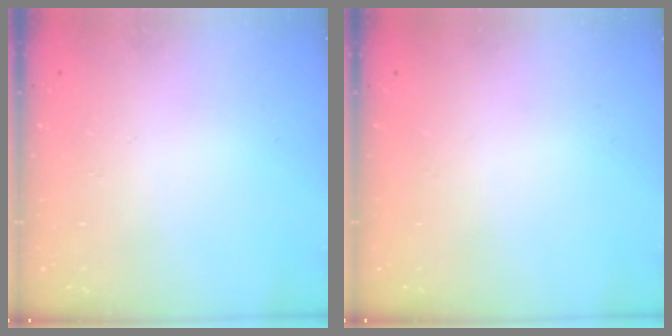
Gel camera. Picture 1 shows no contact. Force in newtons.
{"total": 0.0}